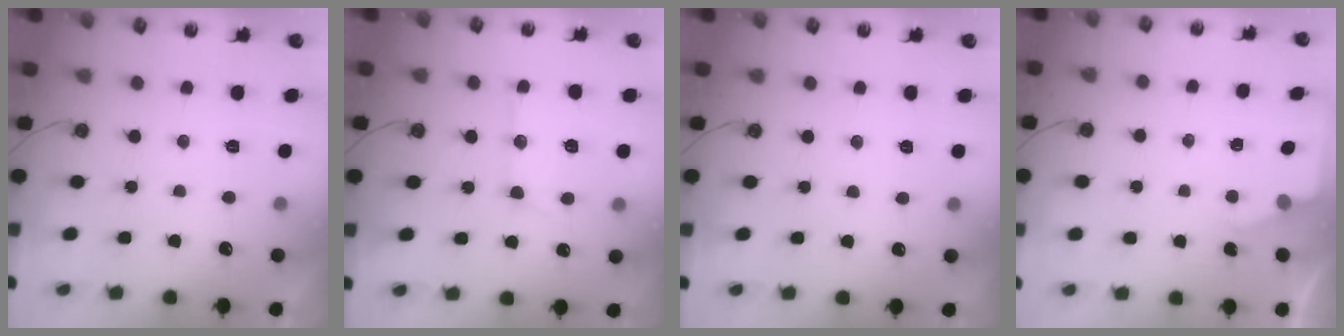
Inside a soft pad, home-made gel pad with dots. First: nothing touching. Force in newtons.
{"total": 12.8, "press": 12.8, "slide": 1.1}
{"total": 4.0, "press": 3.9, "slide": 0.6}
{"total": 2.1, "press": 2.1, "slide": 0.3}